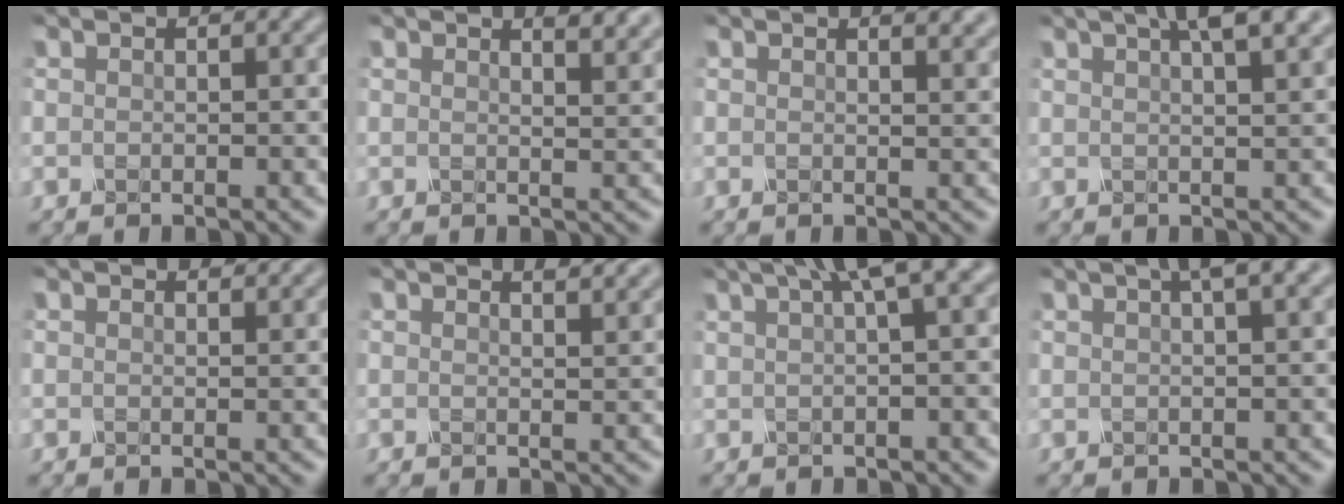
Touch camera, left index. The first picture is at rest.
{"total": 3.9, "force": [2.9, 1.3, 2.2], "torque": [-0.014, 0.015, 0.022]}
{"total": 3.0, "force": [2.2, 1.1, 1.7], "torque": [-0.008, 0.012, 0.018]}
{"total": 6.6, "force": [4.0, 2.2, 4.8], "torque": [-0.043, 0.032, 0.028]}
{"total": 1.4, "force": [1.4, 0.2, 0.4], "torque": [-0.009, 0.000, 0.017]}
{"total": 3.0, "force": [2.4, 0.9, 1.5], "torque": [-0.008, 0.014, 0.015]}
{"total": 5.3, "force": [2.7, 1.0, 4.4], "torque": [-0.052, 0.023, 0.041]}
{"total": 3.8, "force": [2.1, 0.7, 3.1], "torque": [-0.038, 0.014, 0.023]}